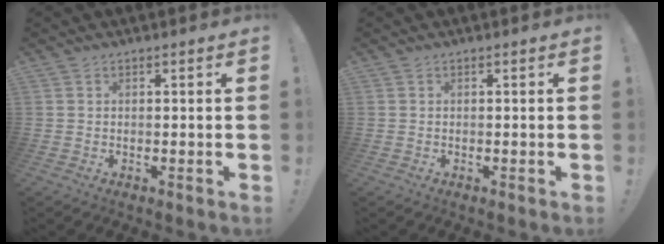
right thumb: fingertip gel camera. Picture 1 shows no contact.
{"total": 0.0}